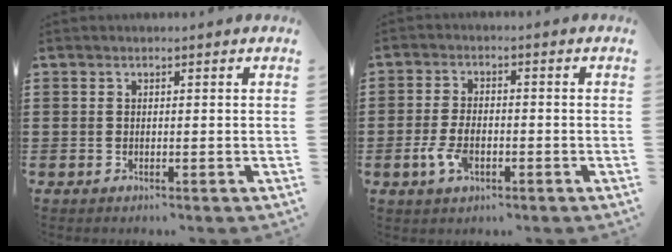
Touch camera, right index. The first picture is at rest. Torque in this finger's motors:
{"motor_torque": [1.21, 0.92, 0.34, 0.14]}